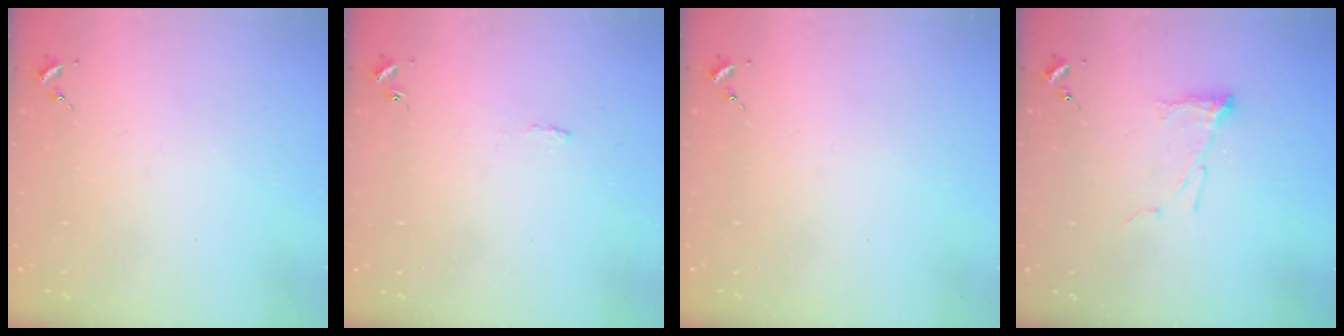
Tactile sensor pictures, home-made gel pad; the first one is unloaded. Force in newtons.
{"total": 3.8, "press": 3.8, "slide": 0.4}
{"total": 0.0}
{"total": 7.2, "press": 7.2, "slide": 0.4}